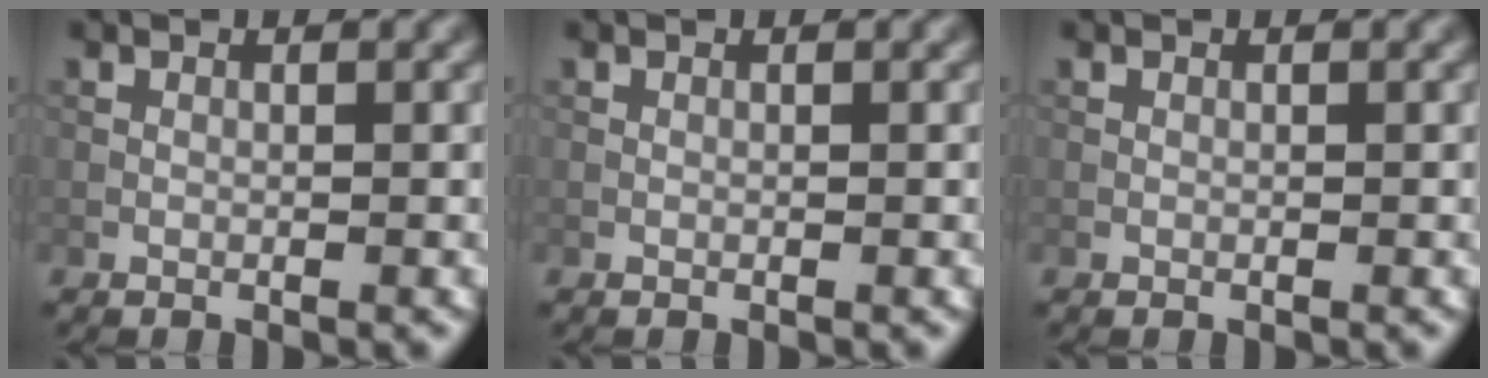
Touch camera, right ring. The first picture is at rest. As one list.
[{"total": 0.0}, {"total": 0.0}]